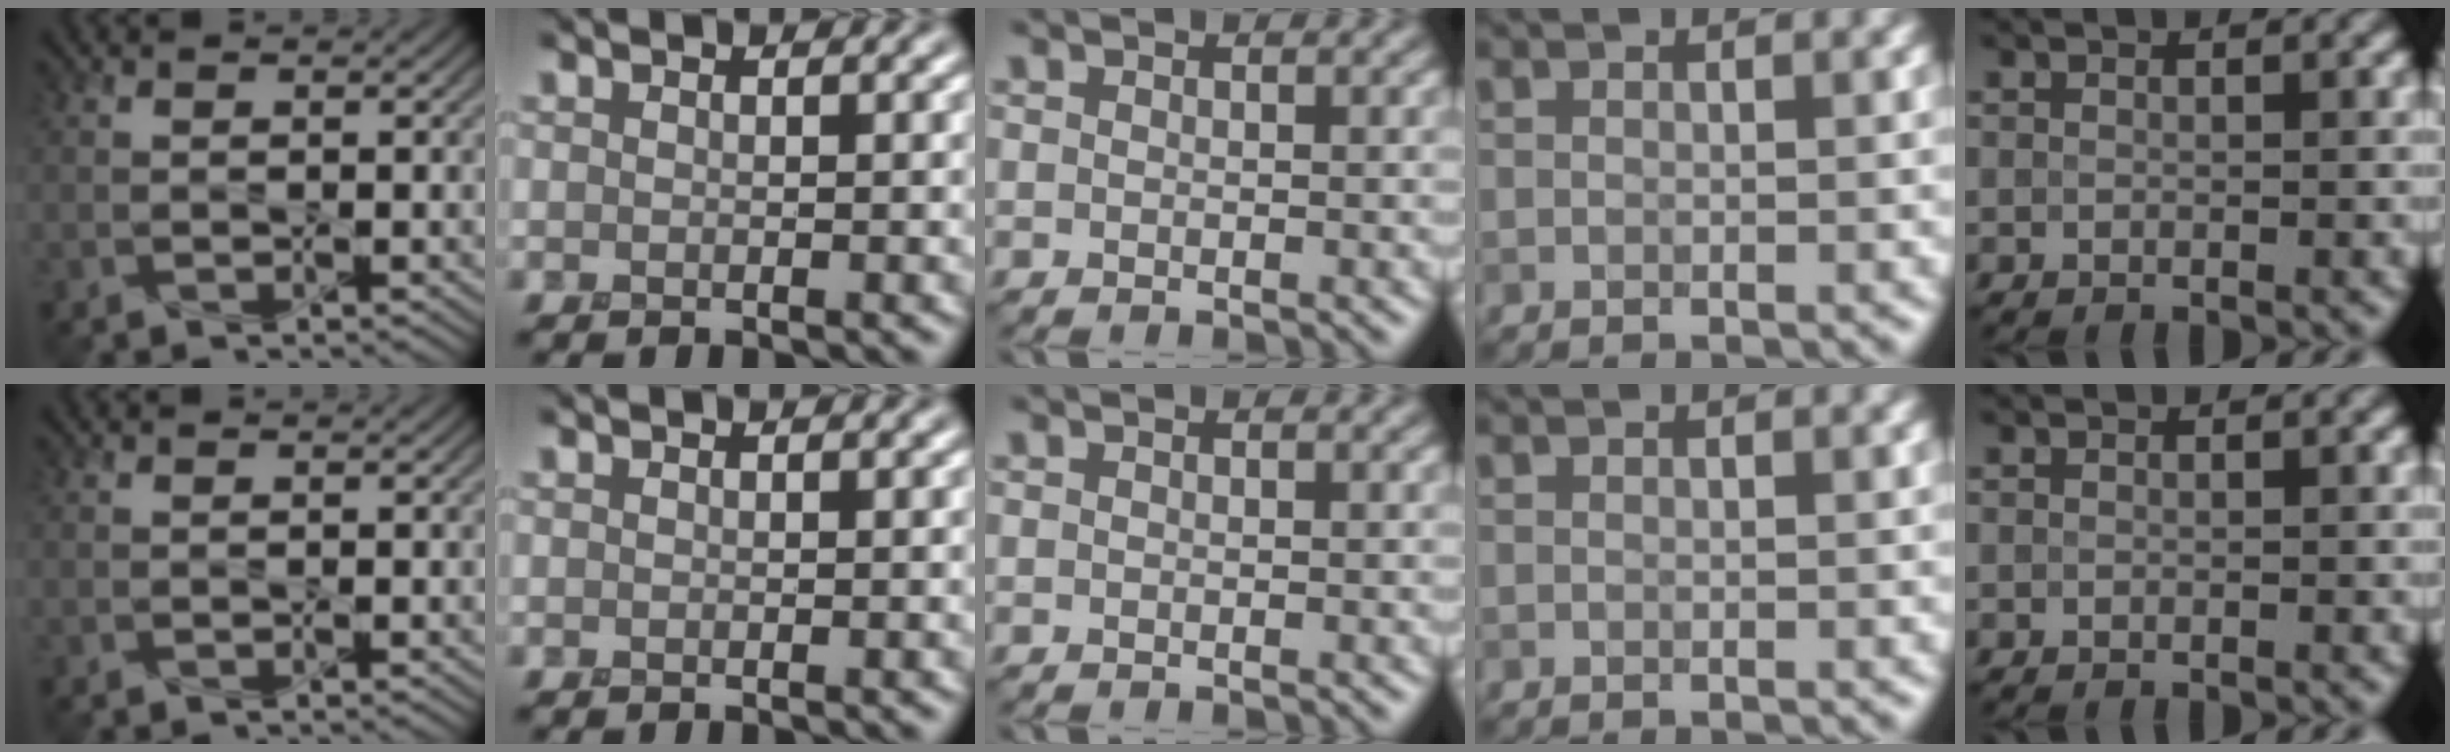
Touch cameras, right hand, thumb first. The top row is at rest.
{}